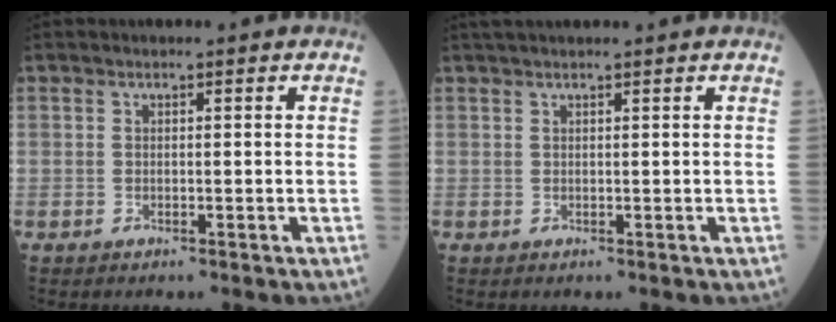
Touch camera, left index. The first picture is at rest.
{"total": 4.7, "force": [4.2, -0.1, 2.2], "torque": [-0.029, 0.034, 0.069]}